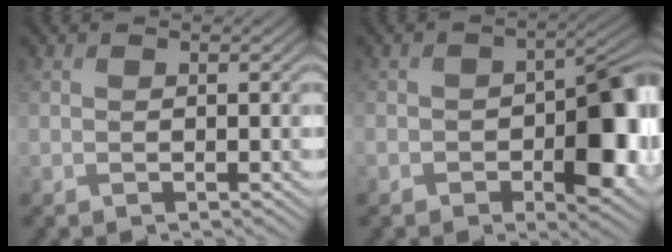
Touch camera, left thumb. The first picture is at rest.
{"total": 9.4, "force": [-2.2, 6.1, 6.7], "torque": [-0.087, -0.021, -0.031]}